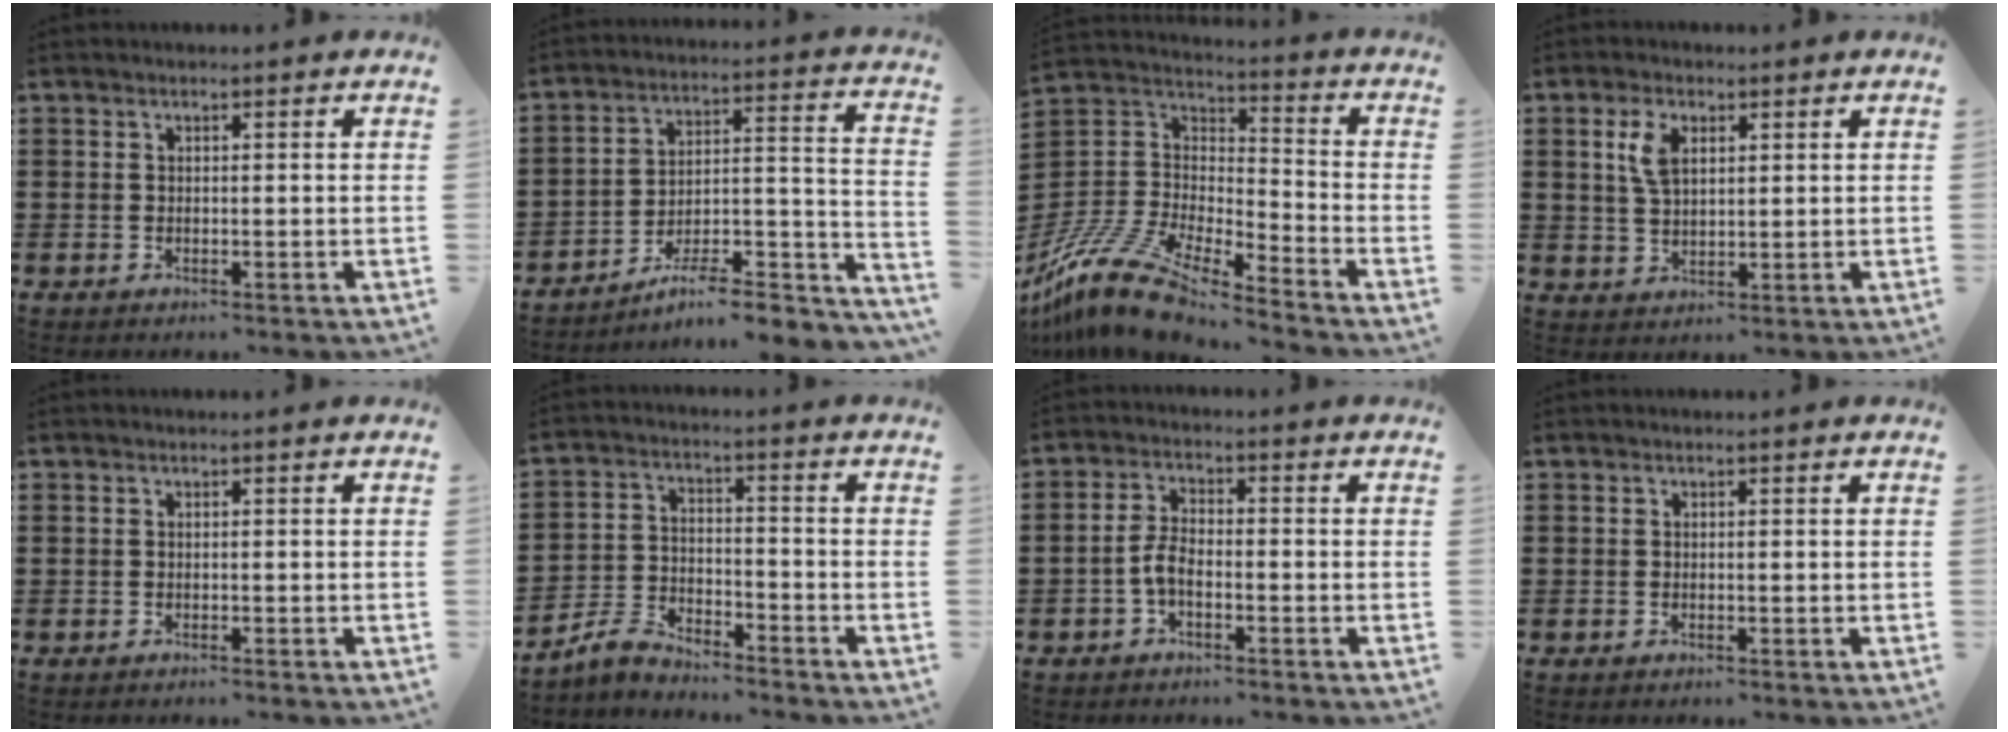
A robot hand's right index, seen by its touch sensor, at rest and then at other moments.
{"total": 7.5, "force": [-6.1, 1.4, 4.2], "torque": [-0.061, 0.000, -0.116]}
{"total": 12.8, "force": [-11.3, 2.3, 5.5], "torque": [-0.138, 0.016, -0.231]}
{"total": 4.7, "force": [1.8, 2.5, 3.6], "torque": [-0.081, 0.011, 0.031]}
{"total": 0.0}
{"total": 4.5, "force": [-4.2, 1.2, 1.2], "torque": [-0.046, 0.002, -0.092]}
{"total": 3.8, "force": [-1.6, 1.6, 3.0], "torque": [-0.082, -0.003, -0.038]}
{"total": 0.0}